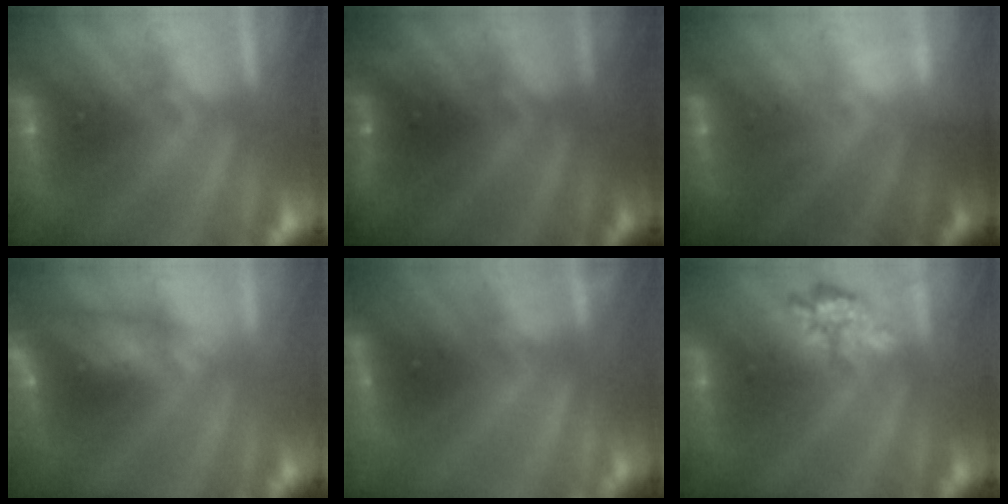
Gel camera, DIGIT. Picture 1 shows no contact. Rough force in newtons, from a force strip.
{"total": 2.4}
{"total": 2.2}
{"total": 7.7}
{"total": 4.6}
{"total": 2.4}